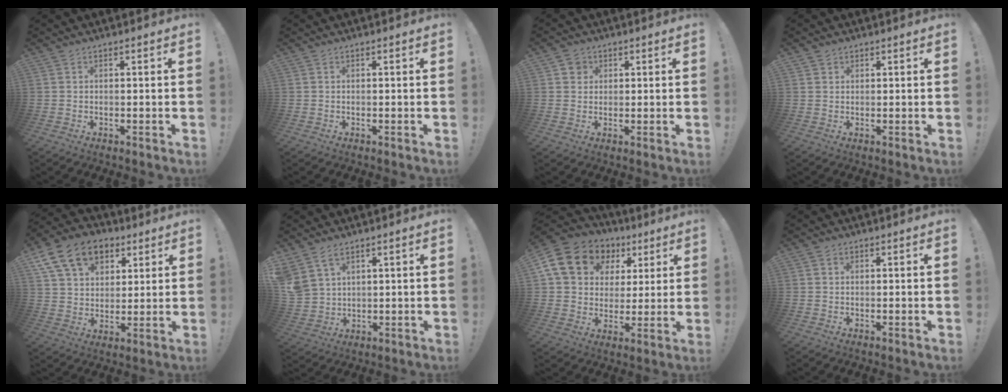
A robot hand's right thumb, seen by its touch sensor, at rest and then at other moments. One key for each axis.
{"total": 0.0}
{"total": 3.5, "fx": 1.4, "fy": 3.1, "fz": 0.7, "tx": -0.002, "ty": -0.003, "tz": 0.024}
{"total": 1.3, "fx": 1.0, "fy": 0.8, "fz": 0.2, "tx": 0.003, "ty": -0.006, "tz": 0.016}
{"total": 16.6, "fx": 8.2, "fy": 11.7, "fz": 8.4, "tx": -0.129, "ty": -0.036, "tz": 0.157}
{"total": 6.2, "fx": 4.2, "fy": 3.6, "fz": 2.8, "tx": -0.056, "ty": -0.016, "tz": 0.088}
{"total": 16.4, "fx": 6.8, "fy": 12.8, "fz": 7.7, "tx": -0.120, "ty": -0.024, "tz": 0.141}
{"total": 0.6, "fx": 0.3, "fy": 0.5, "fz": 0.0, "tx": 0.004, "ty": 0.000, "tz": 0.005}